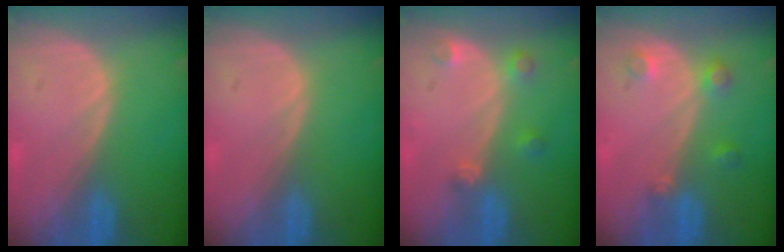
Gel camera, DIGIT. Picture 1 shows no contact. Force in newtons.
{"total": 0.0}
{"total": 2.7, "press": 2.7, "slide": 0.3}
{"total": 3.5, "press": 3.1, "slide": 1.7}